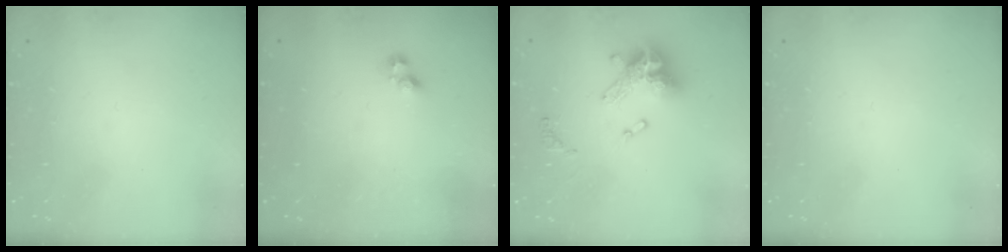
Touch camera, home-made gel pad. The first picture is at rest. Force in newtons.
{"total": 1.6, "press": 1.5, "slide": 0.3}
{"total": 13.1, "press": 13.0, "slide": 1.4}
{"total": 0.0}